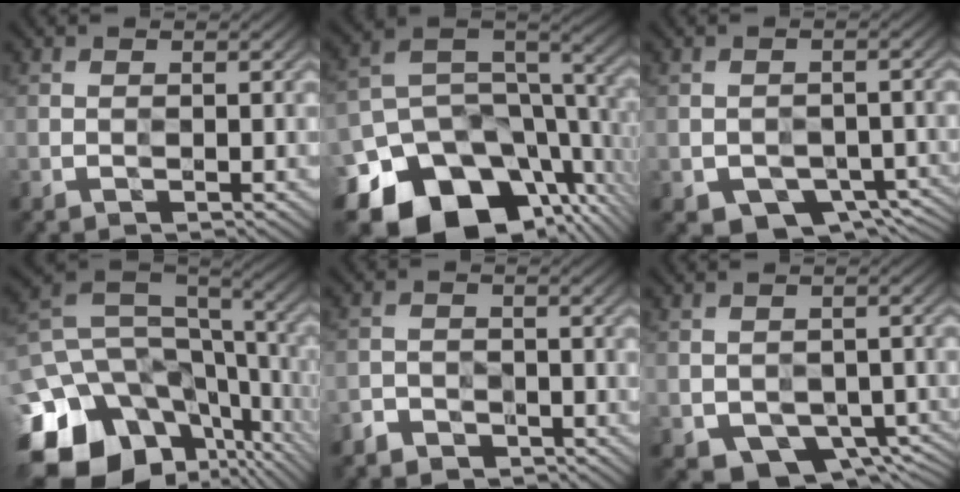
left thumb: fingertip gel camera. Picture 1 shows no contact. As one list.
[{"total": 17.8, "force": [-10.1, 11.9, 8.6], "torque": [-0.181, -0.032, -0.143]}, {"total": 5.1, "force": [-3.5, 3.5, 1.4], "torque": [-0.016, -0.008, -0.040]}, {"total": 18.9, "force": [-9.9, 13.7, 8.6], "torque": [-0.217, -0.018, -0.119]}, {"total": 2.7, "force": [-2.3, 1.2, -0.5], "torque": [0.012, 0.002, -0.051]}, {"total": 5.3, "force": [-3.2, 3.8, 2.0], "torque": [-0.026, -0.014, -0.036]}]